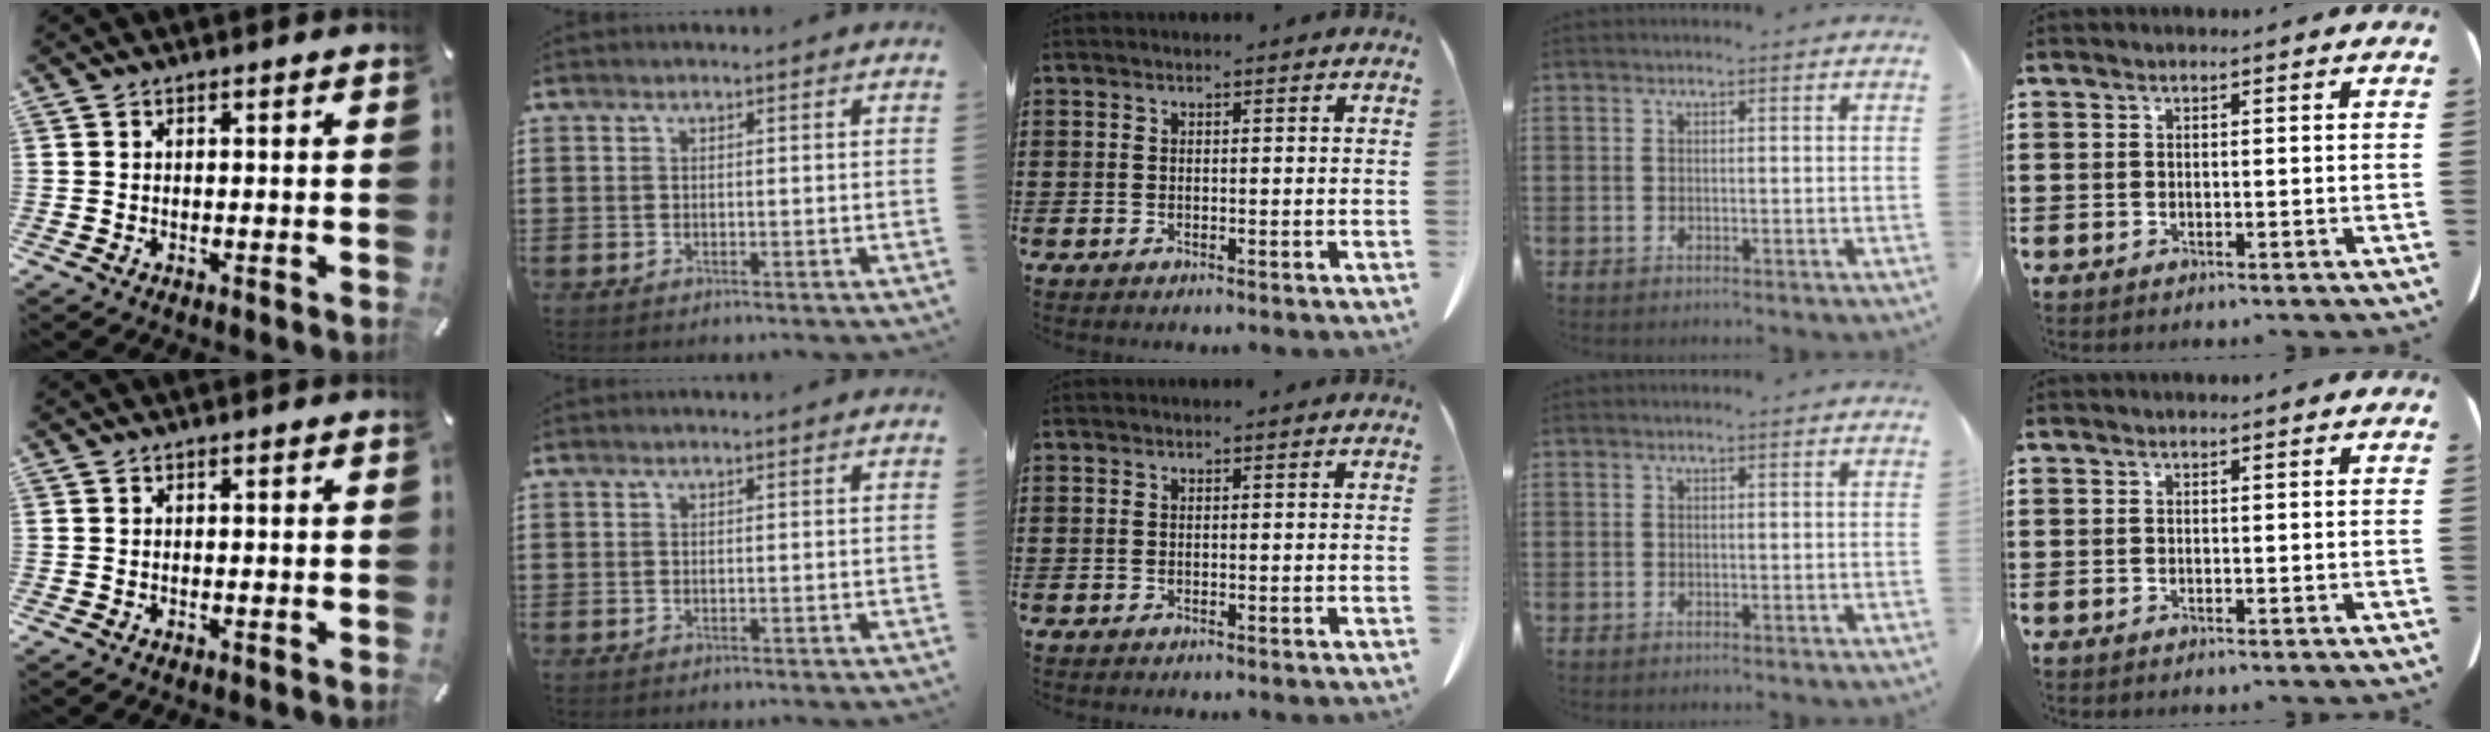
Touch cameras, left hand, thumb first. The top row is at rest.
{}